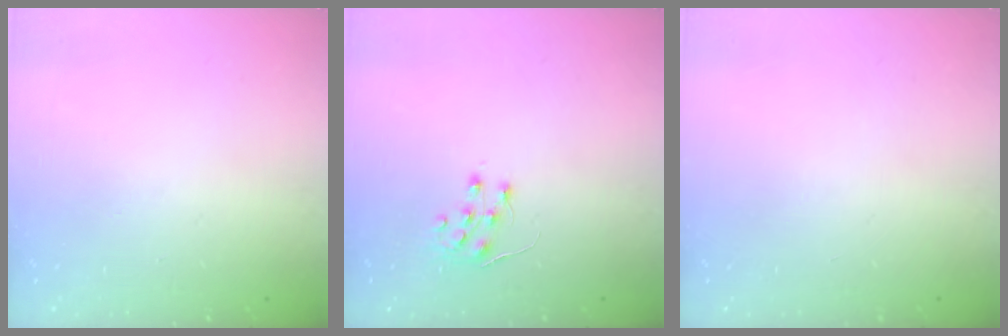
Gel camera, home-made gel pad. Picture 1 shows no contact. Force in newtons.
{"total": 7.1, "press": 7.1, "slide": 0.6}
{"total": 0.0}